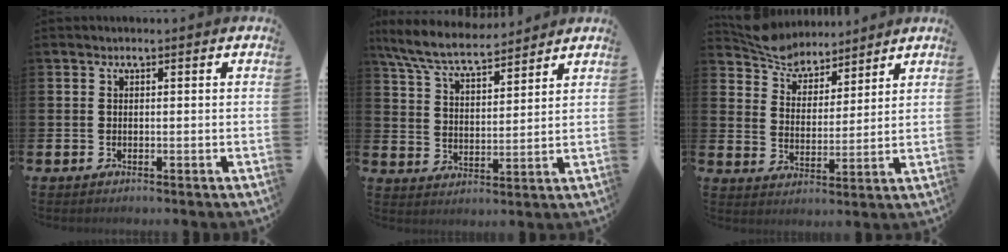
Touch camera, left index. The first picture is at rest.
{"total": 7.8, "force": [7.2, 1.3, 2.7], "torque": [-0.078, -0.037, 0.131]}
{"total": 6.4, "force": [6.1, 1.9, 0.5], "torque": [-0.041, -0.032, 0.110]}